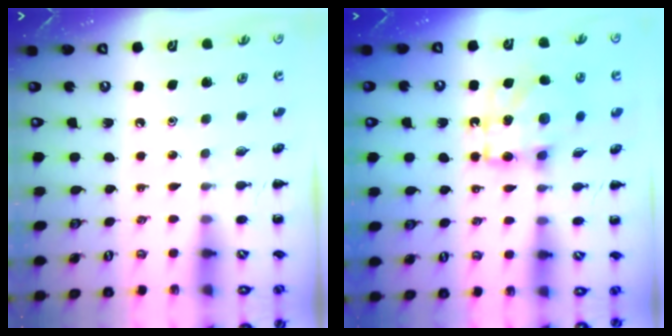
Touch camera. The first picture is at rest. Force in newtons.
{"total": 11.9, "press": 11.9, "slide": 1.4}